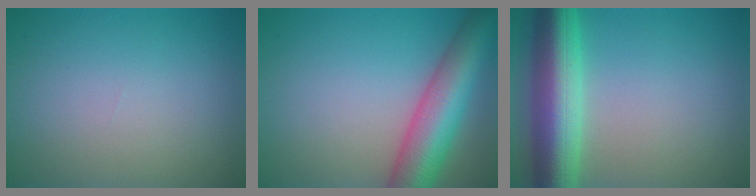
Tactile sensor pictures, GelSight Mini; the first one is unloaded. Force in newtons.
{"total": 8.9, "press": 8.9, "slide": 0.4}
{"total": 8.8, "press": 8.8, "slide": 0.4}